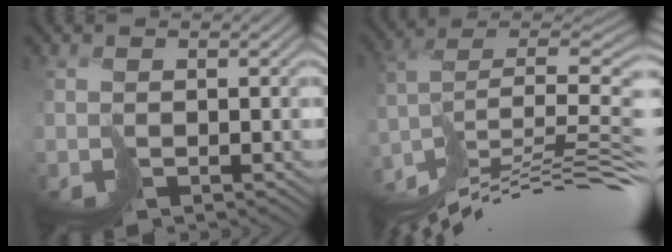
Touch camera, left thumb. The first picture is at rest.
{"total": 13.5, "force": [-7.3, 4.1, 10.6], "torque": [-0.197, 0.009, -0.122]}